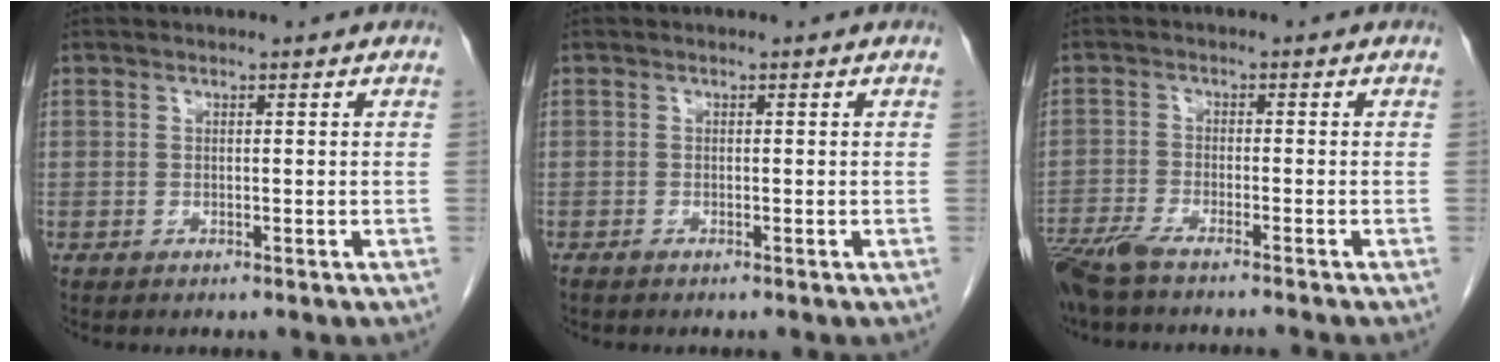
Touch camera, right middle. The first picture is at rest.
{"total": 0.6, "force": [-0.5, 0.0, 0.3], "torque": [-0.010, -0.002, -0.010]}
{"total": 8.6, "force": [-7.4, 0.2, 4.4], "torque": [-0.072, -0.020, -0.128]}